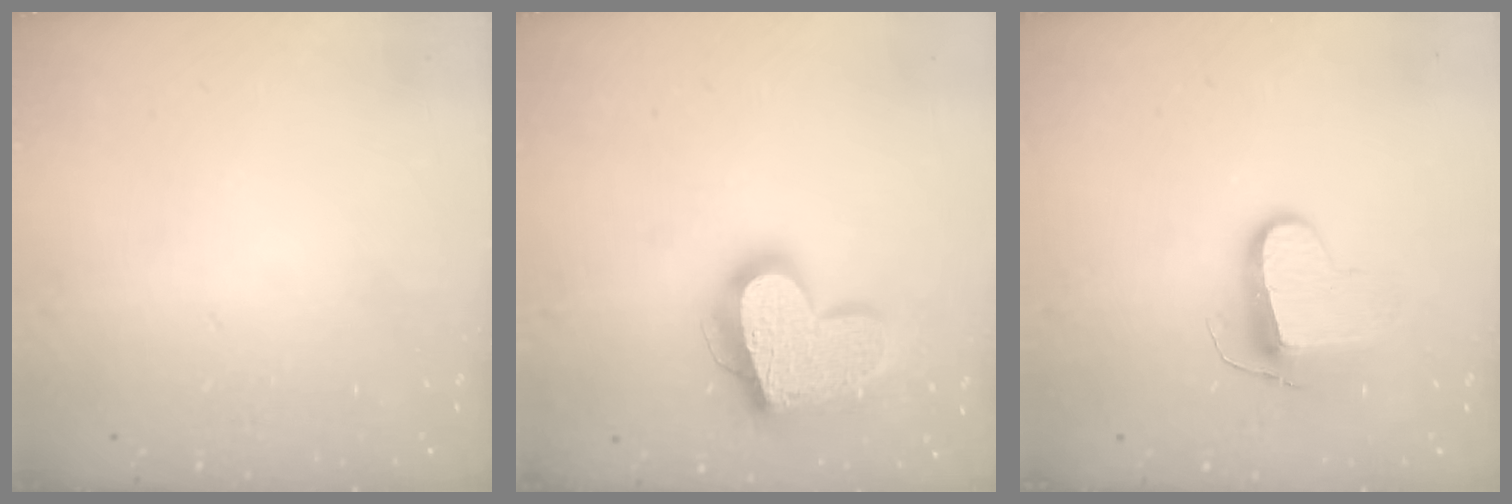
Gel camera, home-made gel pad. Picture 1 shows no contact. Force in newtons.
{"total": 20.5, "press": 20.4, "slide": 1.7}
{"total": 9.2, "press": 9.2, "slide": 0.3}